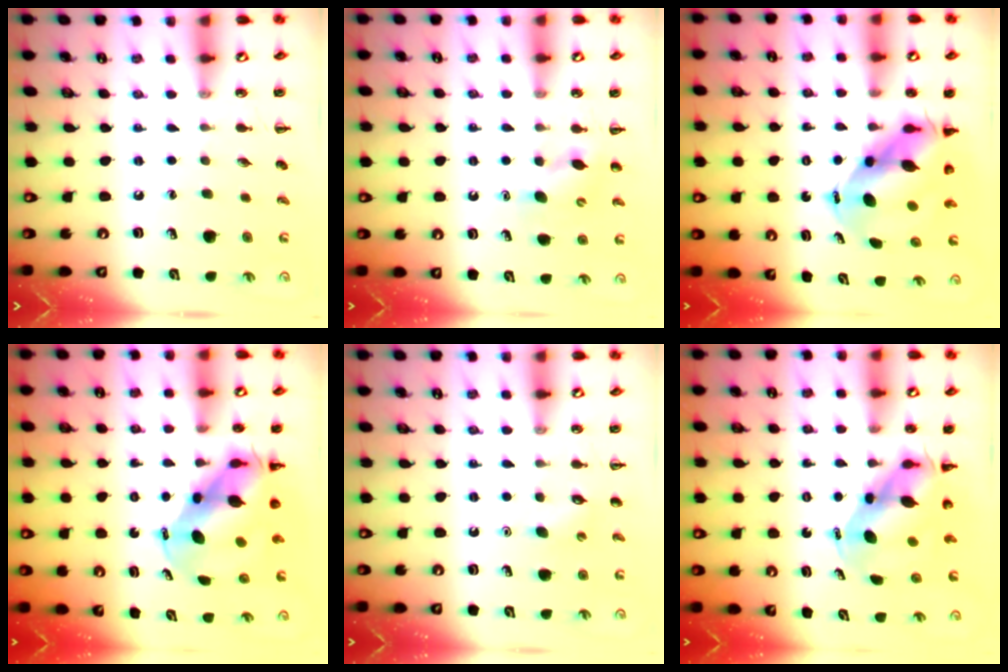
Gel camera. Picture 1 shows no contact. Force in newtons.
{"total": 4.6, "press": 4.5, "slide": 0.9}
{"total": 7.2, "press": 7.0, "slide": 1.7}
{"total": 7.8, "press": 7.5, "slide": 2.2}
{"total": 2.8, "press": 2.7, "slide": 0.8}
{"total": 5.4, "press": 5.2, "slide": 1.4}